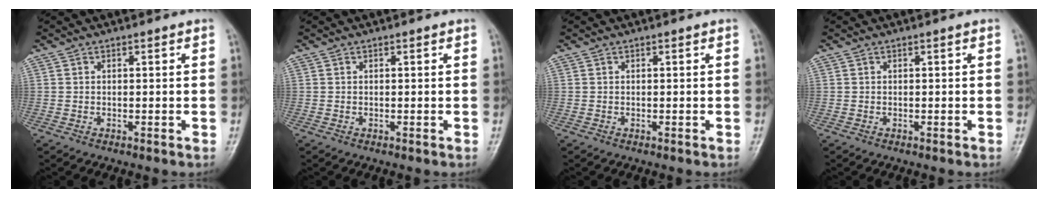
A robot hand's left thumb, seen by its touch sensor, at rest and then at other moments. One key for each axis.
{"total": 0.0}
{"total": 0.0}
{"total": 0.0}